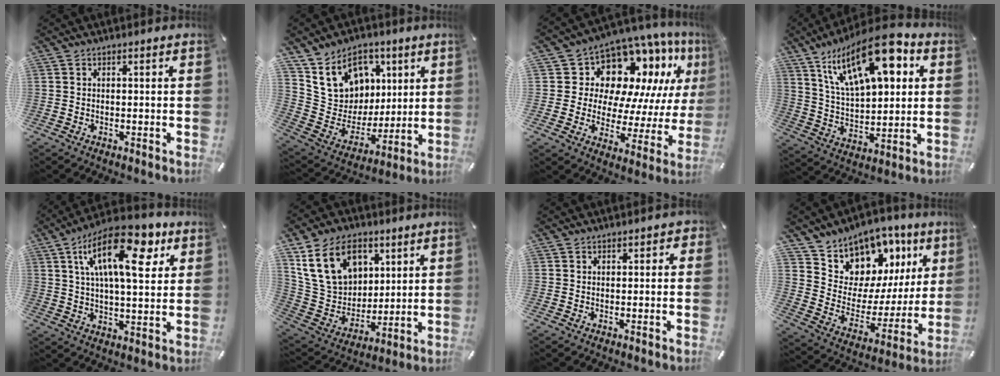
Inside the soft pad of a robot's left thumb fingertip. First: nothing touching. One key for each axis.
{"total": 14.7, "fx": 7.7, "fy": 12.1, "fz": 3.0, "tx": -0.056, "ty": -0.061, "tz": 0.156}
{"total": 13.8, "fx": 8.3, "fy": 9.4, "fz": 5.6, "tx": -0.085, "ty": -0.093, "tz": 0.145}
{"total": 21.0, "fx": 10.6, "fy": 9.6, "fz": 15.4, "tx": -0.277, "ty": -0.044, "tz": 0.174}
{"total": 19.8, "fx": 8.7, "fy": 8.6, "fz": 15.6, "tx": -0.266, "ty": -0.021, "tz": 0.134}
{"total": 17.9, "fx": 7.9, "fy": 13.2, "fz": 9.1, "tx": -0.174, "ty": -0.021, "tz": 0.153}
{"total": 1.1, "fx": -0.1, "fy": 1.1, "fz": 0.4, "tx": 0.001, "ty": 0.003, "tz": -0.005}
{"total": 10.8, "fx": 8.9, "fy": 6.1, "fz": -1.0, "tx": 0.004, "ty": -0.117, "tz": 0.160}